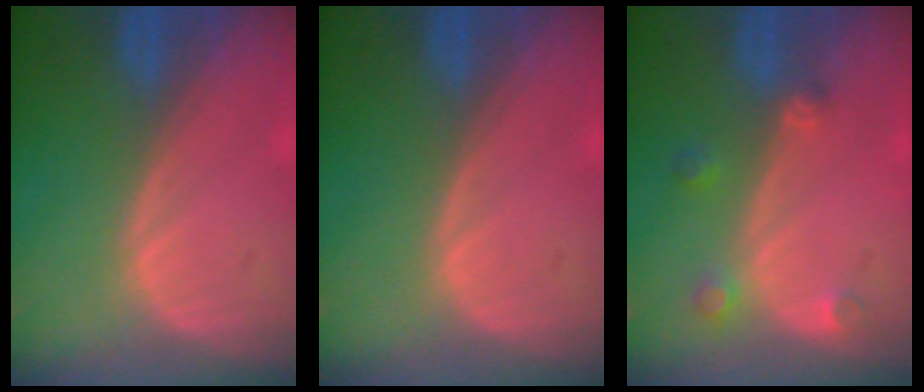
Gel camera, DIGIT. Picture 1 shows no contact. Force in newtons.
{"total": 0.0}
{"total": 2.6, "press": 2.6, "slide": 0.4}